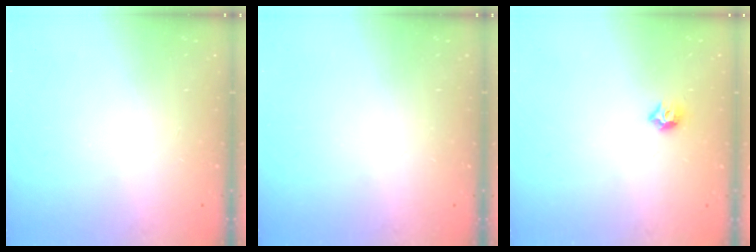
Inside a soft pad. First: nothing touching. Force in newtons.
{"total": 0.0}
{"total": 6.0, "press": 5.9, "slide": 0.9}